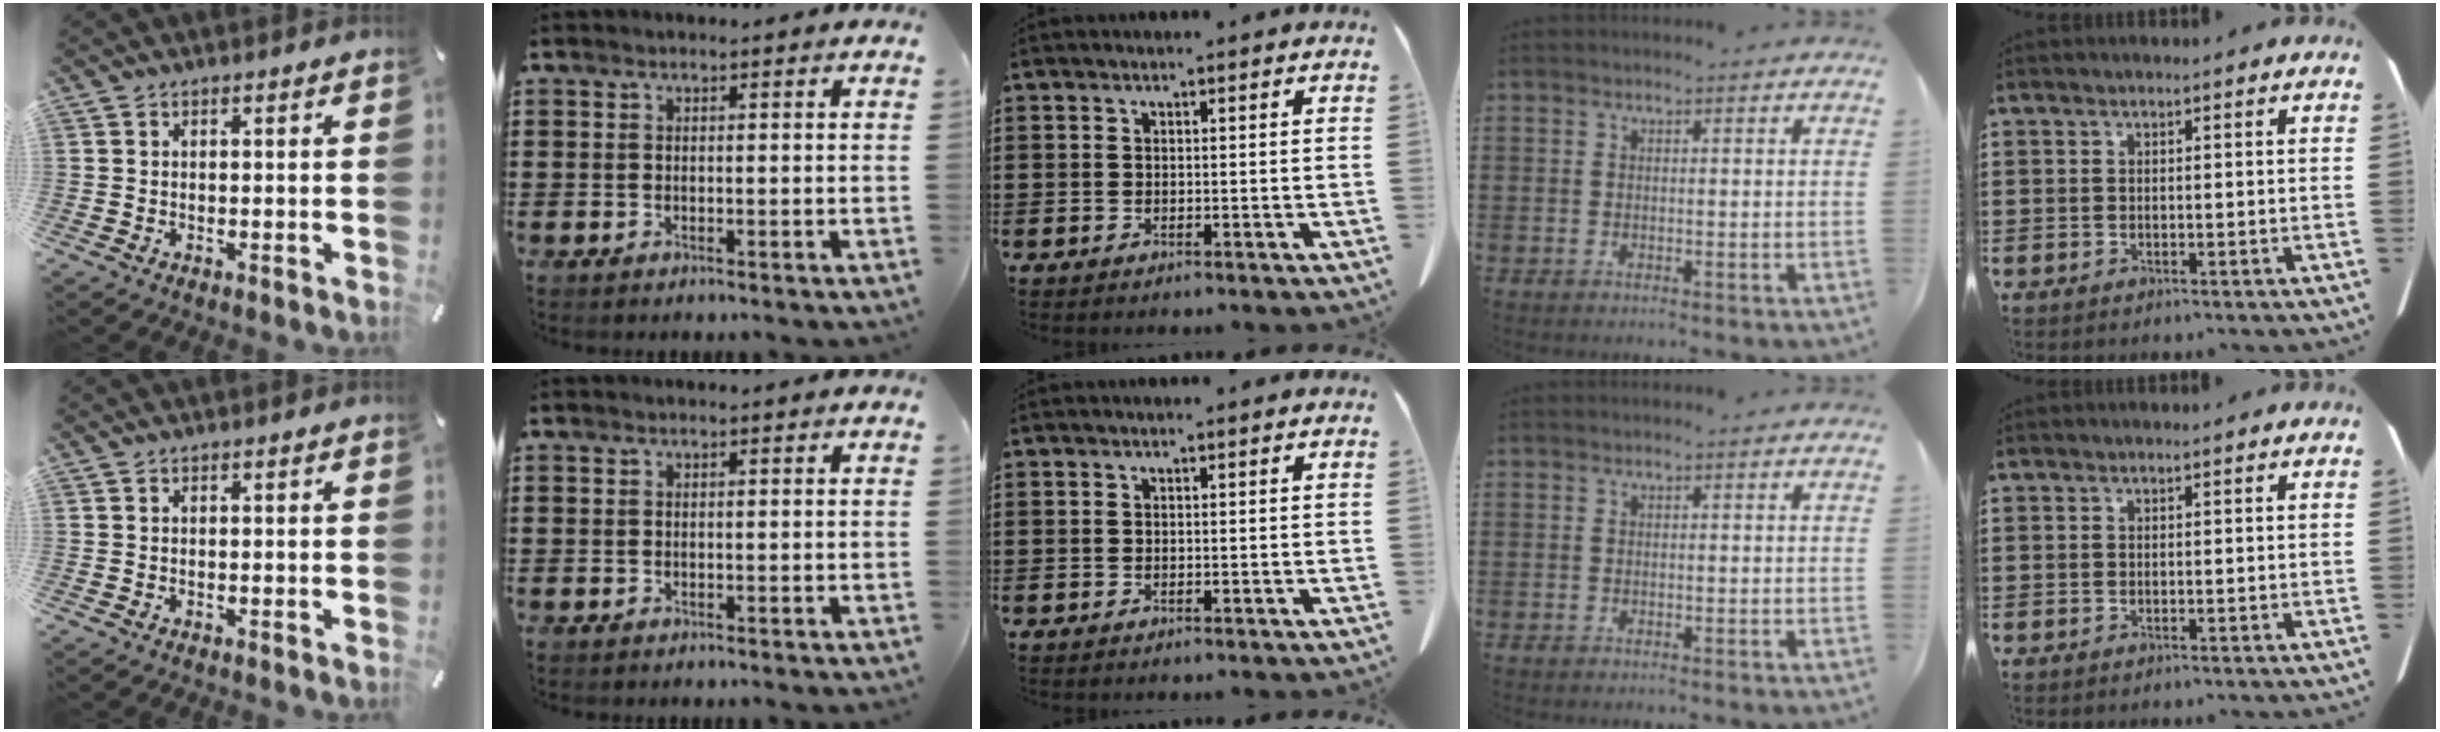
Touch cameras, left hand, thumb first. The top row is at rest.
{}